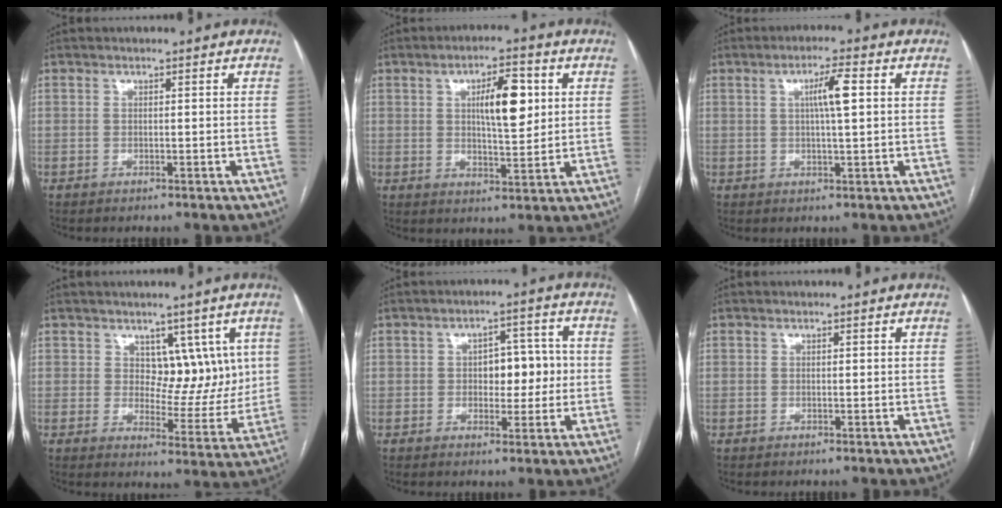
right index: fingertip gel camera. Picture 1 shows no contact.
{"total": 8.5, "force": [2.2, 2.5, 7.8], "torque": [-0.125, 0.009, 0.039]}
{"total": 4.8, "force": [1.0, 0.2, 4.7], "torque": [-0.084, 0.004, 0.017]}
{"total": 7.8, "force": [3.2, 4.9, 5.1], "torque": [-0.047, 0.004, 0.053]}
{"total": 6.2, "force": [0.1, 3.5, 5.2], "torque": [-0.065, 0.023, 0.005]}
{"total": 0.0}